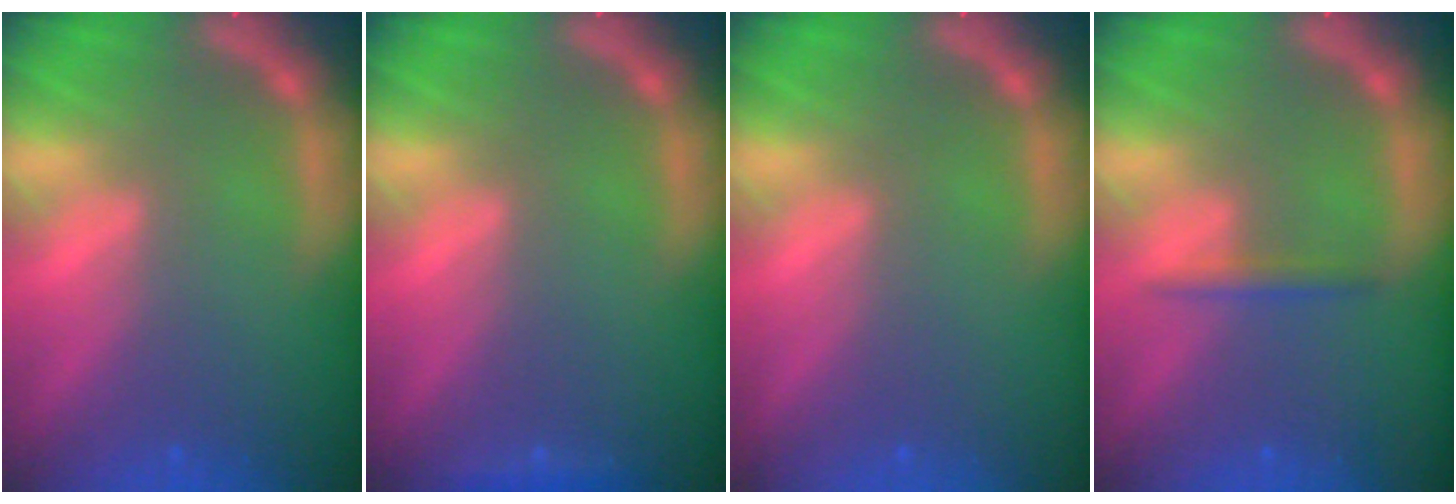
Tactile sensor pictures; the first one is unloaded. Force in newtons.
{"total": 0.9}
{"total": 0.0}
{"total": 1.4}